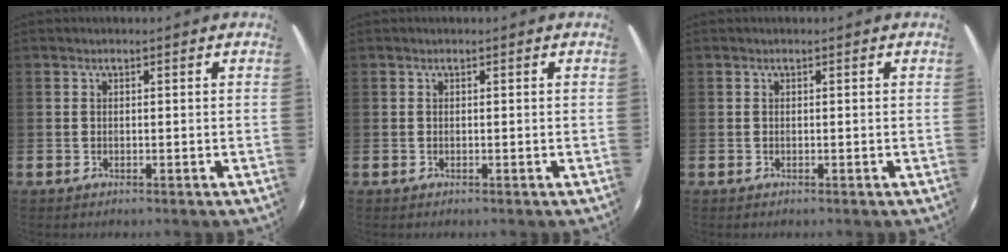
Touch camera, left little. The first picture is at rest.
{"total": 0.0}
{"total": 0.0}